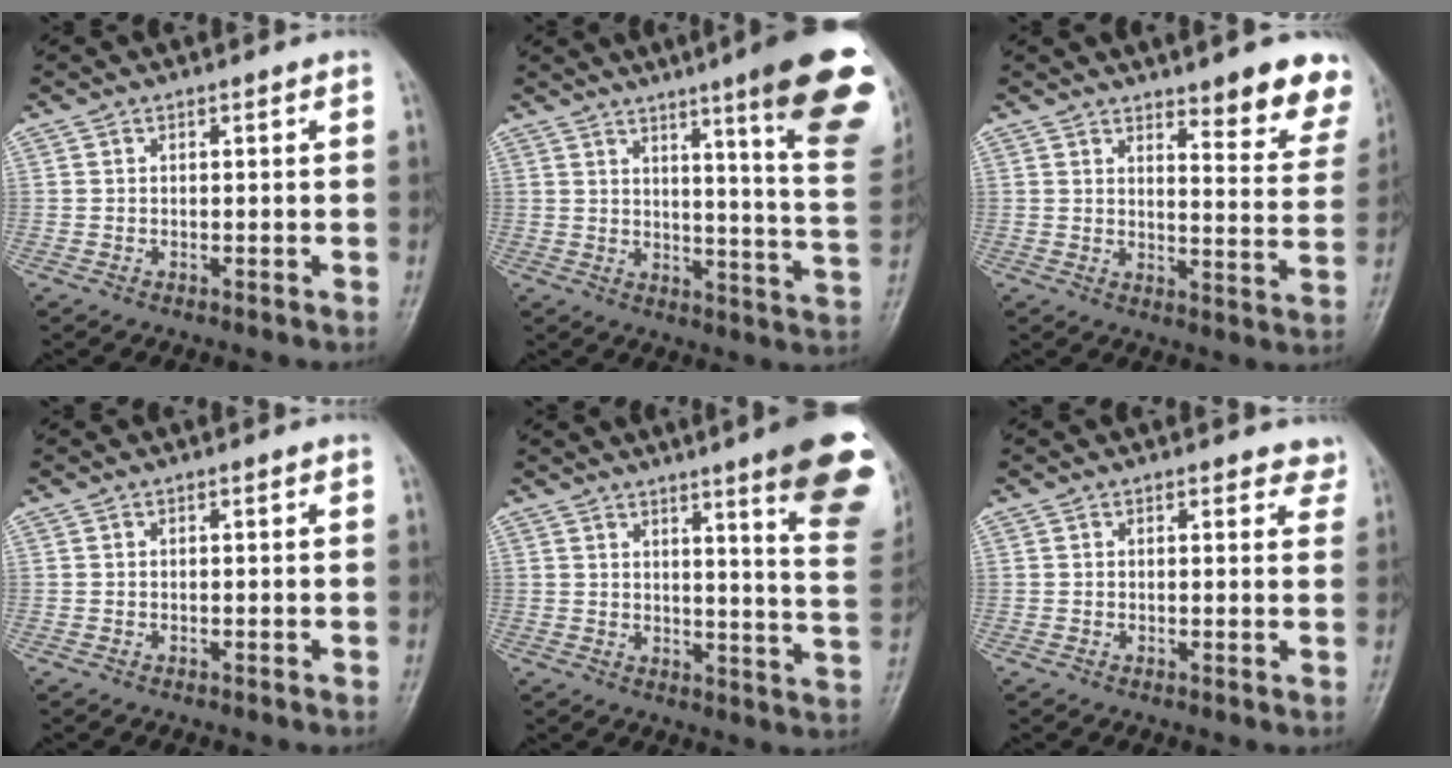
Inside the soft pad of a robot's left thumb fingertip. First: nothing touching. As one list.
[{"total": 21.4, "force": [11.9, 2.3, 17.7], "torque": [-0.203, -0.059, 0.146]}, {"total": 11.2, "force": [8.7, 3.0, 6.5], "torque": [-0.040, -0.057, 0.098]}, {"total": 0.0}, {"total": 18.1, "force": [10.7, 1.9, 14.5], "torque": [-0.152, -0.058, 0.122]}, {"total": 3.5, "force": [3.1, 1.5, 0.8], "torque": [0.023, -0.013, 0.020]}]